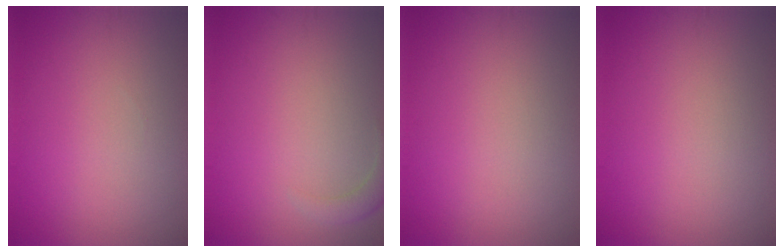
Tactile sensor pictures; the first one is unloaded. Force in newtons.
{"total": 1.6, "press": 1.6, "slide": 0.3}
{"total": 0.0}
{"total": 0.0}